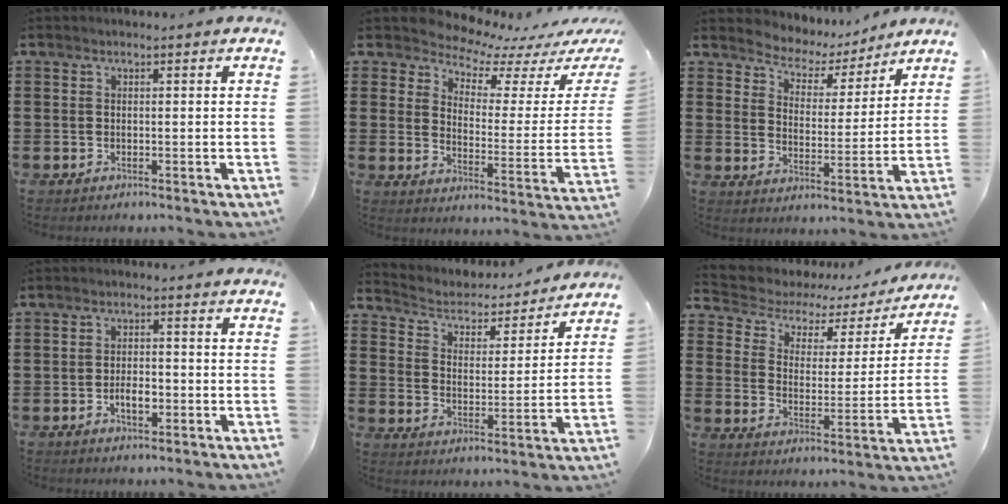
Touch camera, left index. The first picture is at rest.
{"total": 6.0, "force": [5.9, 1.0, 0.7], "torque": [-0.043, -0.053, 0.100]}
{"total": 4.6, "force": [4.4, 1.1, 0.0], "torque": [-0.030, -0.033, 0.072]}
{"total": 3.3, "force": [-1.0, 1.5, 2.7], "torque": [-0.042, 0.001, -0.020]}
{"total": 3.2, "force": [3.0, 0.9, 0.5], "torque": [-0.032, -0.029, 0.042]}
{"total": 3.8, "force": [2.4, 2.6, 1.6], "torque": [-0.050, -0.018, 0.030]}